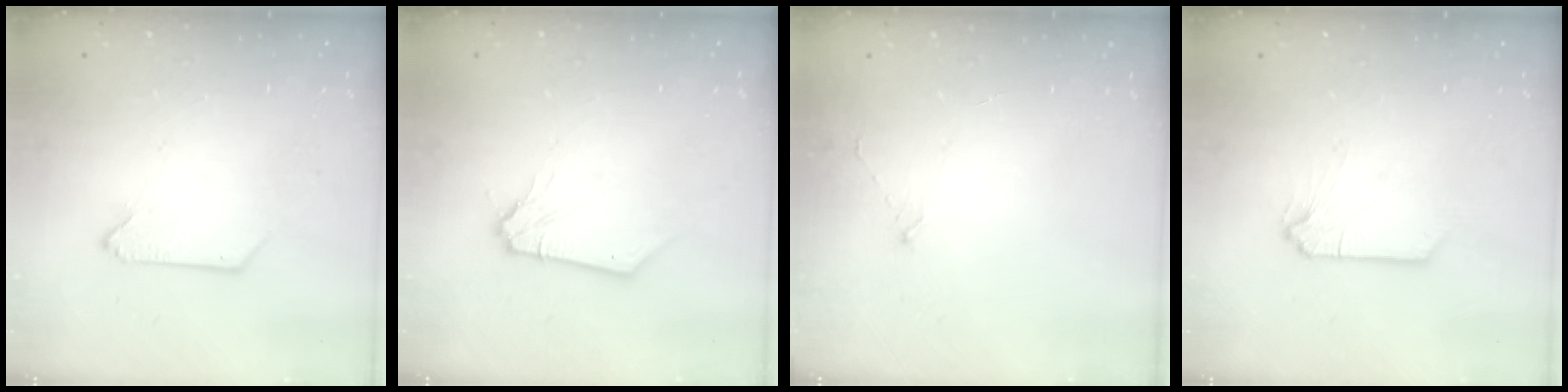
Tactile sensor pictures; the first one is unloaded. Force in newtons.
{"total": 1.9, "press": 1.9, "slide": 0.3}
{"total": 2.4, "press": 2.4, "slide": 0.2}
{"total": 0.0}